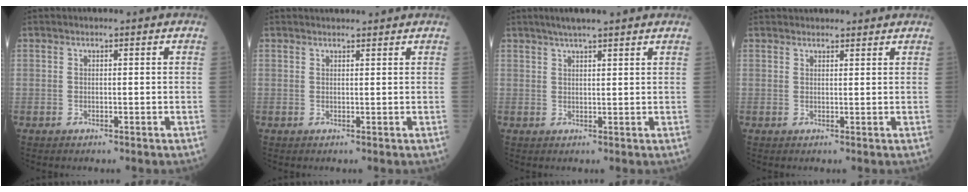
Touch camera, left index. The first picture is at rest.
{"total": 3.3, "force": [3.2, 0.3, 0.7], "torque": [-0.010, 0.021, 0.042]}
{"total": 6.3, "force": [5.1, 0.3, 3.7], "torque": [-0.055, 0.028, 0.076]}
{"total": 4.9, "force": [4.6, 1.1, 0.9], "torque": [-0.005, 0.030, 0.056]}